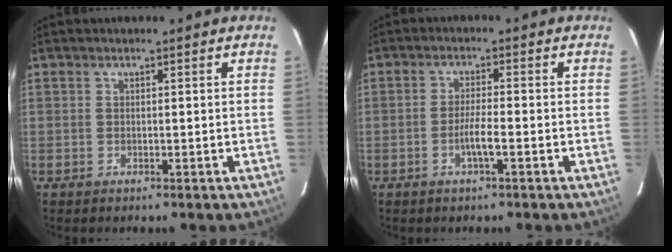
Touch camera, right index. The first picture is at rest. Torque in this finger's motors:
{"motor_torque": [0.85, -0.34, 0.43, 0.11]}